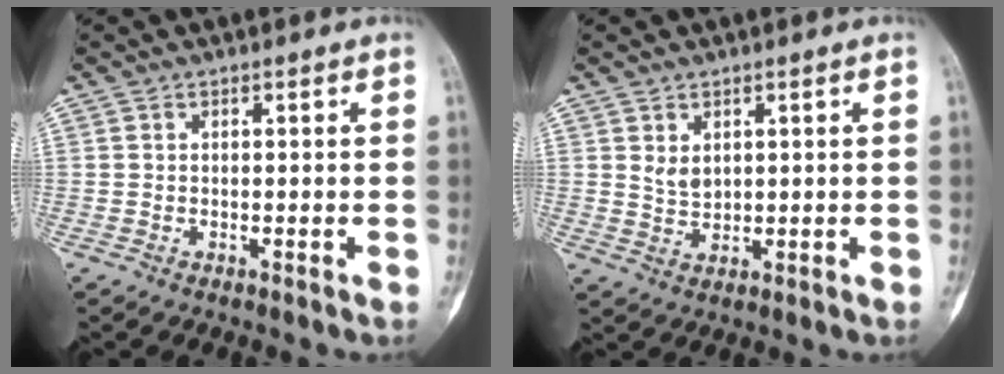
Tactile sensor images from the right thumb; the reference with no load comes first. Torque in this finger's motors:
{"motor_torque": [-0.39, 1.03, -0.14, 0.05, -0.01]}